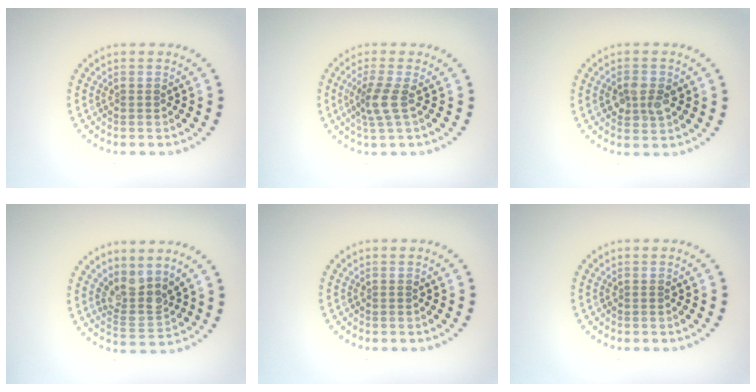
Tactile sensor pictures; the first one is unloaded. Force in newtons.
{"total": 2.4, "press": 1.9, "slide": 1.6}
{"total": 2.5, "press": 2.5, "slide": 0.1}
{"total": 3.2, "press": 2.4, "slide": 2.1}
{"total": 0.0}
{"total": 0.0}